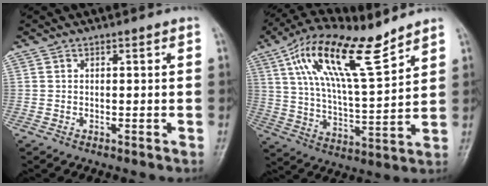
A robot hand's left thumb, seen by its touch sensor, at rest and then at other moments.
{"total": 17.6, "force": [10.4, 5.2, 13.2], "torque": [-0.228, -0.035, 0.195]}